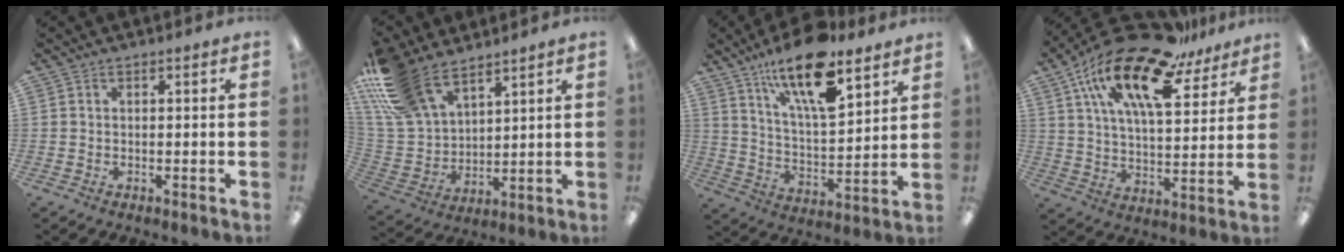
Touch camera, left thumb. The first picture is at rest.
{"total": 17.9, "force": [13.0, 8.7, 8.7], "torque": [-0.221, -0.059, 0.242]}
{"total": 18.8, "force": [12.7, 6.2, 12.4], "torque": [-0.207, -0.070, 0.211]}
{"total": 20.9, "force": [13.9, 8.0, 13.5], "torque": [-0.249, -0.082, 0.237]}